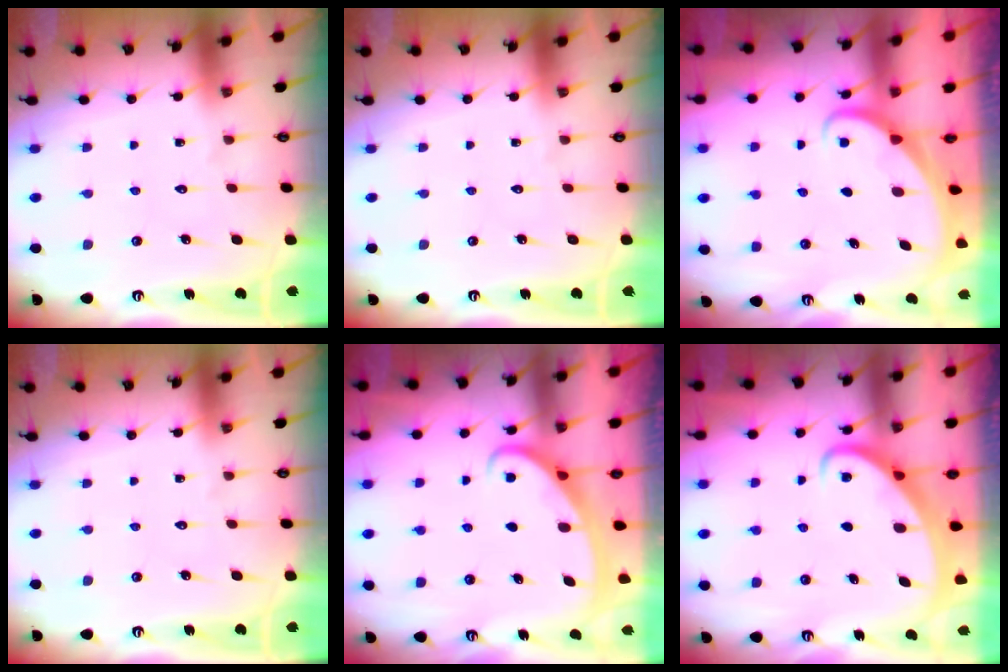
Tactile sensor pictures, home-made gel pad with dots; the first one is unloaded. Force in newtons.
{"total": 0.0}
{"total": 1.7, "press": 1.7, "slide": 0.1}
{"total": 0.0}
{"total": 2.6, "press": 2.6, "slide": 0.4}
{"total": 2.2, "press": 2.2, "slide": 0.4}